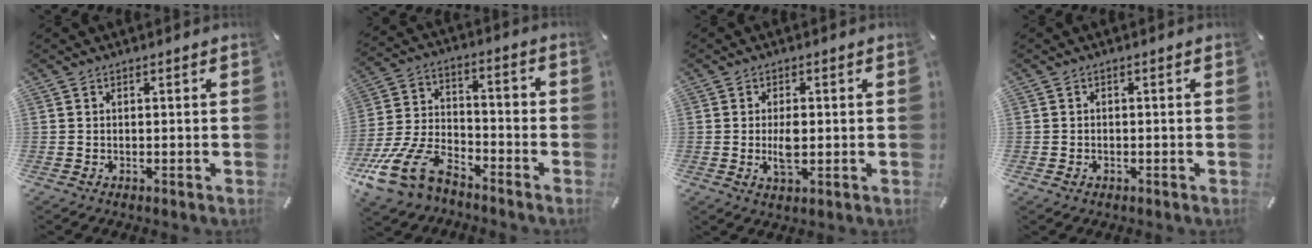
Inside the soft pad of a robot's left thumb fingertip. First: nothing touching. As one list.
[{"total": 15.9, "force": [-10.9, 8.1, 8.4], "torque": [-0.167, 0.057, -0.195]}, {"total": 4.5, "force": [0.0, 2.1, 4.0], "torque": [-0.089, -0.010, -0.009]}, {"total": 0.9, "force": [-0.4, 0.7, 0.2], "torque": [-0.003, 0.004, -0.010]}]